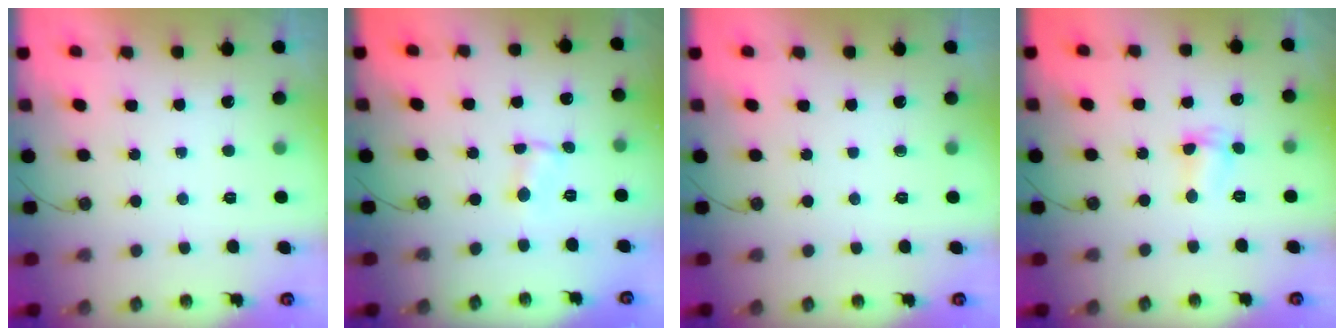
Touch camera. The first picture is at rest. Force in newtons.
{"total": 0.6, "press": 0.6, "slide": 0.1}
{"total": 0.0}
{"total": 2.6, "press": 2.6, "slide": 0.4}